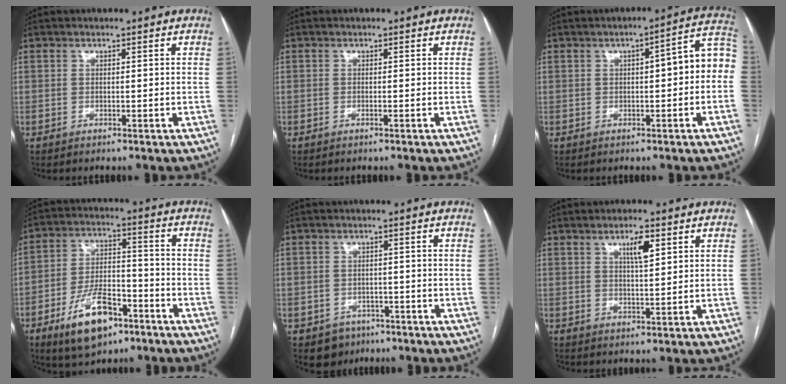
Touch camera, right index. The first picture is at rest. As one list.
[{"total": 0.0}, {"total": 8.0, "force": [0.1, 1.9, 7.7], "torque": [-0.093, 0.041, -0.003]}, {"total": 12.5, "force": [-7.1, 5.7, 8.6], "torque": [-0.156, 0.007, -0.116]}, {"total": 4.4, "force": [-2.3, 3.7, 0.5], "torque": [0.000, 0.009, -0.027]}, {"total": 4.0, "force": [1.8, 0.7, 3.4], "torque": [-0.059, 0.001, 0.031]}]